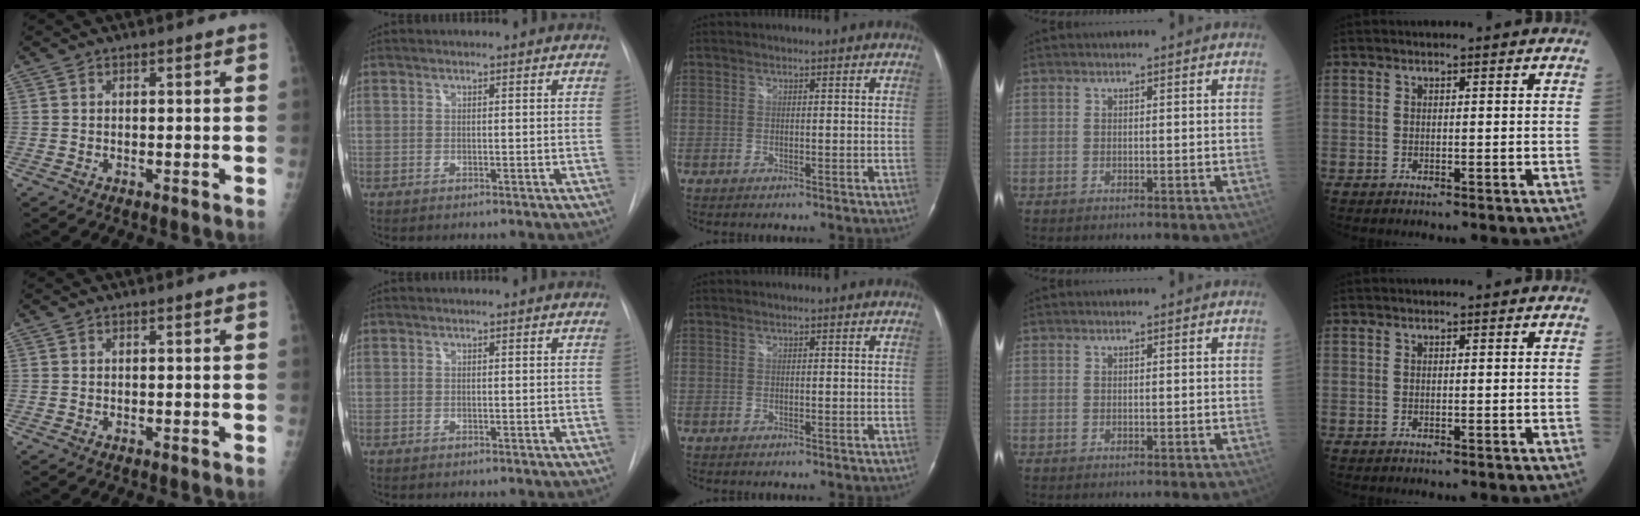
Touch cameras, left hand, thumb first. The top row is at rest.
{}